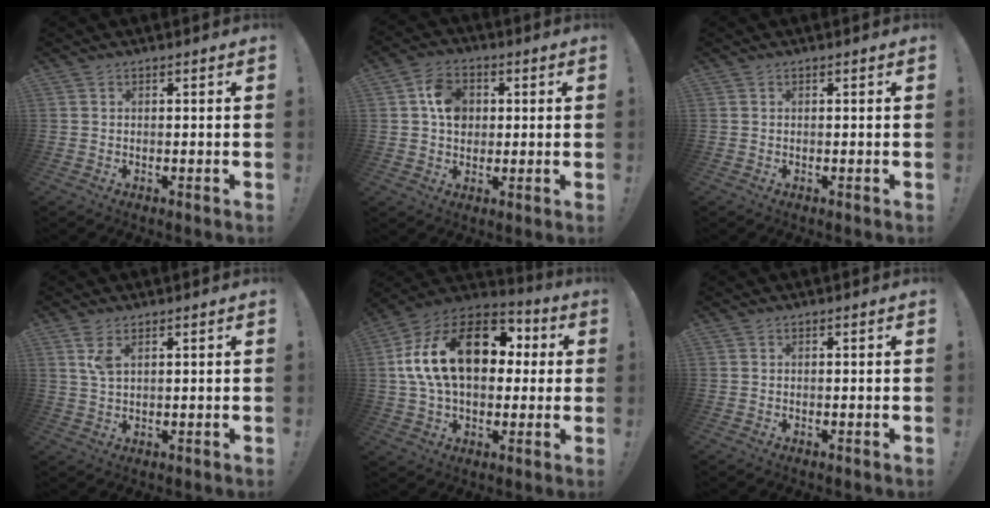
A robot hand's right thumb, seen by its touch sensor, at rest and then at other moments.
{"total": 9.4, "force": [1.6, 7.5, 5.3], "torque": [-0.081, 0.012, 0.036]}
{"total": 0.0}
{"total": 4.3, "force": [2.1, 1.7, 3.4], "torque": [-0.067, -0.003, 0.038]}
{"total": 23.9, "force": [5.1, 15.0, 17.9], "torque": [-0.315, 0.002, 0.092]}
{"total": 0.0}